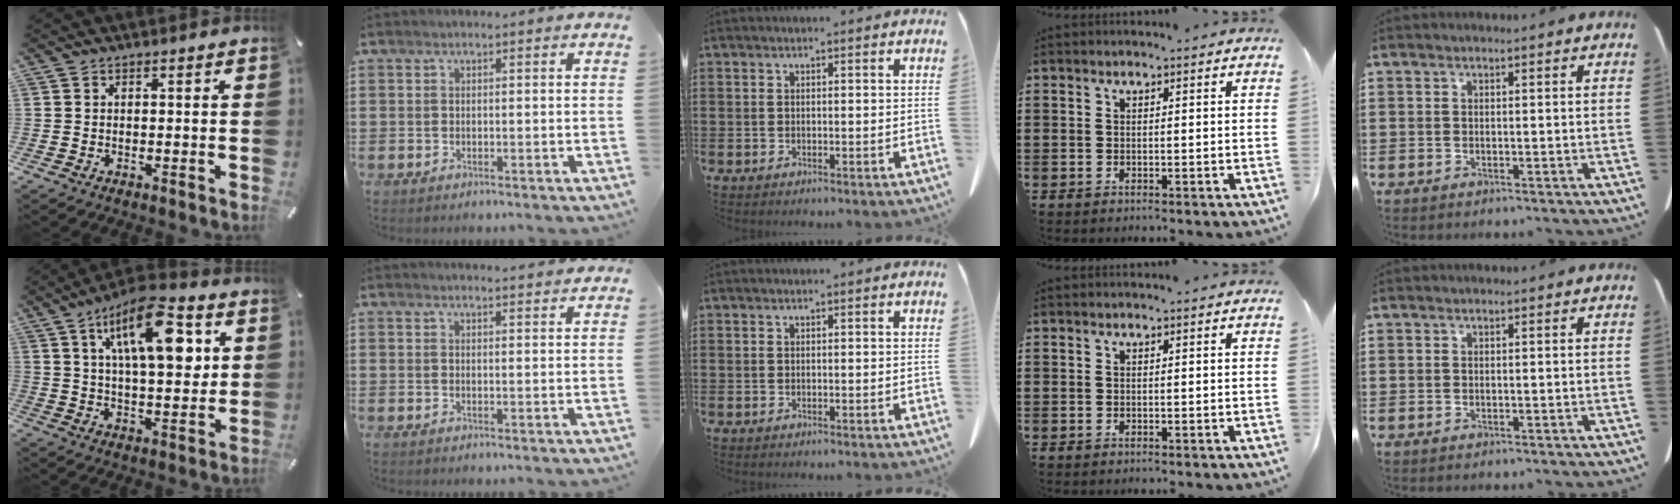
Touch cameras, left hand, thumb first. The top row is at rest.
{"thumb": {"total": 18.0, "force": [7.4, 7.9, 14.4], "torque": [-0.223, -0.017, 0.114]}, "index": {"total": 2.0, "force": [2.0, -0.1, 0.3], "torque": [-0.010, -0.002, 0.039]}}